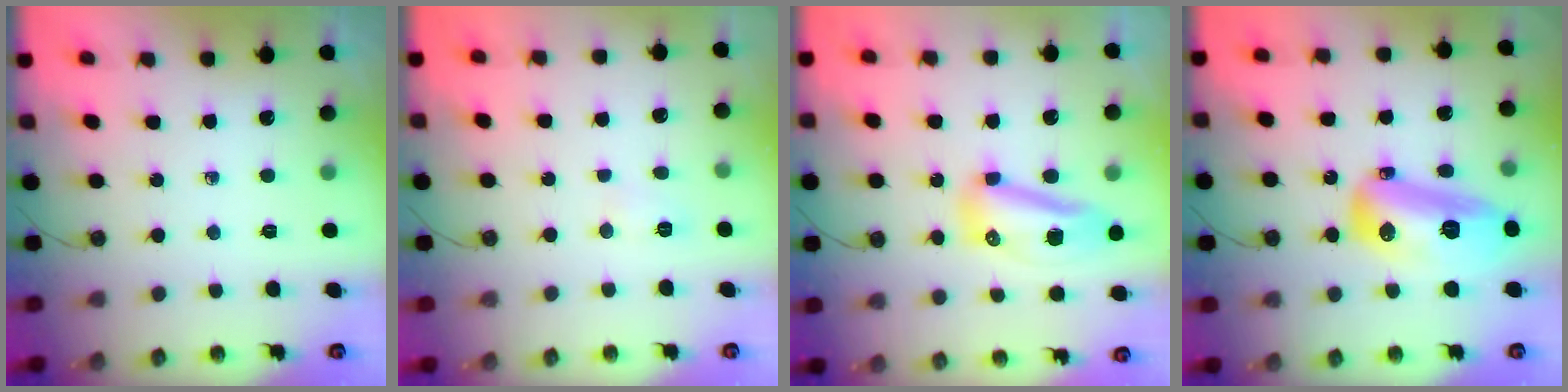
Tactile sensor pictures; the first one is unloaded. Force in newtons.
{"total": 3.9, "press": 3.8, "slide": 1.0}
{"total": 21.3, "press": 14.3, "slide": 15.7}
{"total": 17.4, "press": 17.1, "slide": 3.1}